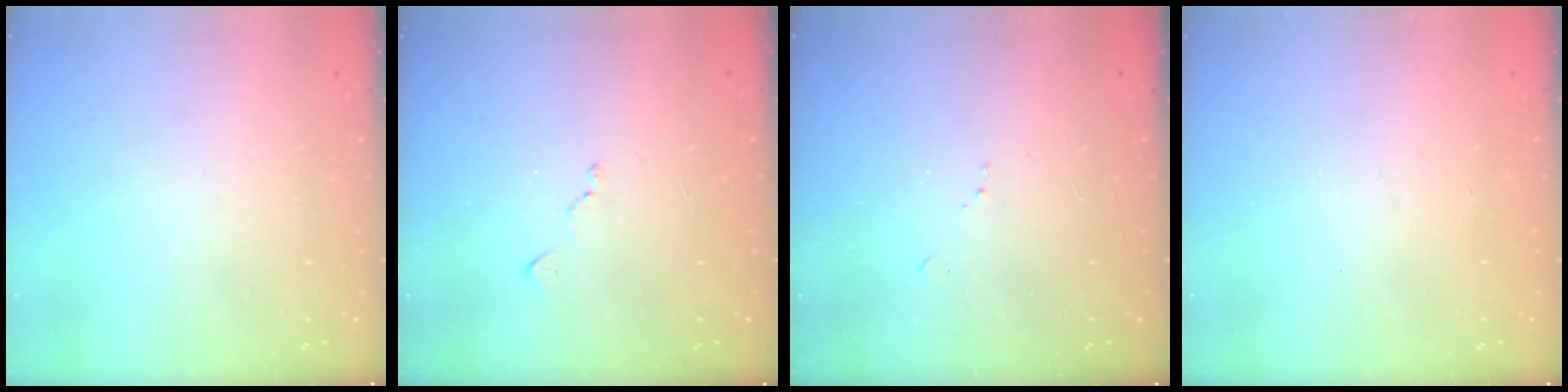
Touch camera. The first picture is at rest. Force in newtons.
{"total": 7.1, "press": 7.1, "slide": 0.8}
{"total": 6.4, "press": 6.4, "slide": 0.8}
{"total": 1.3, "press": 1.1, "slide": 0.7}